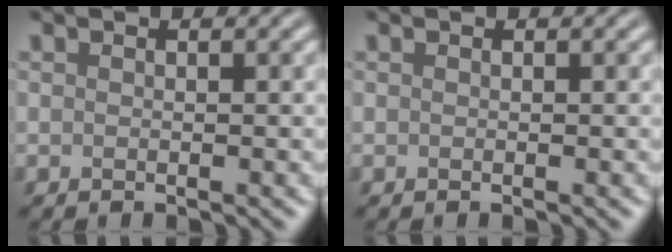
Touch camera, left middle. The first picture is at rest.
{"total": 0.0}